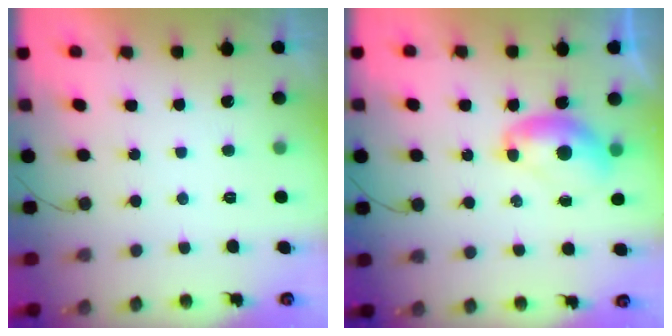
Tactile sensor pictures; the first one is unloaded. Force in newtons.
{"total": 7.6, "press": 7.5, "slide": 1.0}